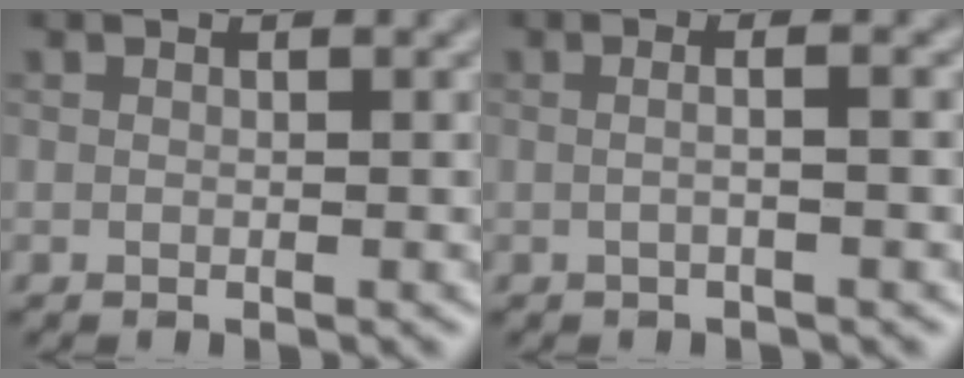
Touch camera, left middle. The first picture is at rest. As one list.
[{"total": 2.9, "force": [0.4, 1.3, 2.6], "torque": [-0.010, 0.004, -0.022]}]